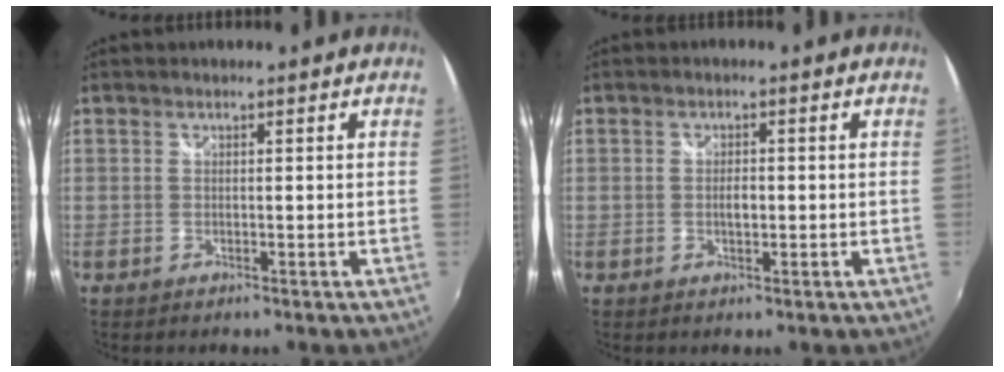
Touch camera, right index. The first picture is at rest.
{"total": 2.0, "force": [-0.3, 1.1, 1.7], "torque": [-0.028, 0.001, -0.006]}